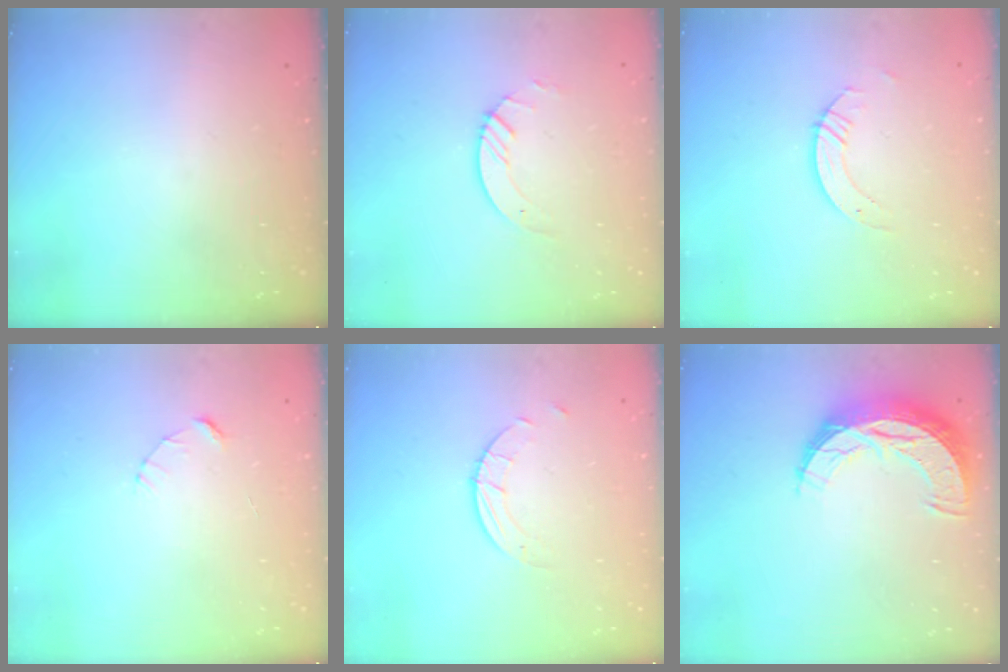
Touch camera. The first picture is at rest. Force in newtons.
{"total": 3.9, "press": 3.9, "slide": 0.4}
{"total": 3.7, "press": 3.6, "slide": 0.4}
{"total": 2.4, "press": 2.4, "slide": 0.2}
{"total": 2.6, "press": 2.6, "slide": 0.2}
{"total": 11.1, "press": 11.1, "slide": 0.7}